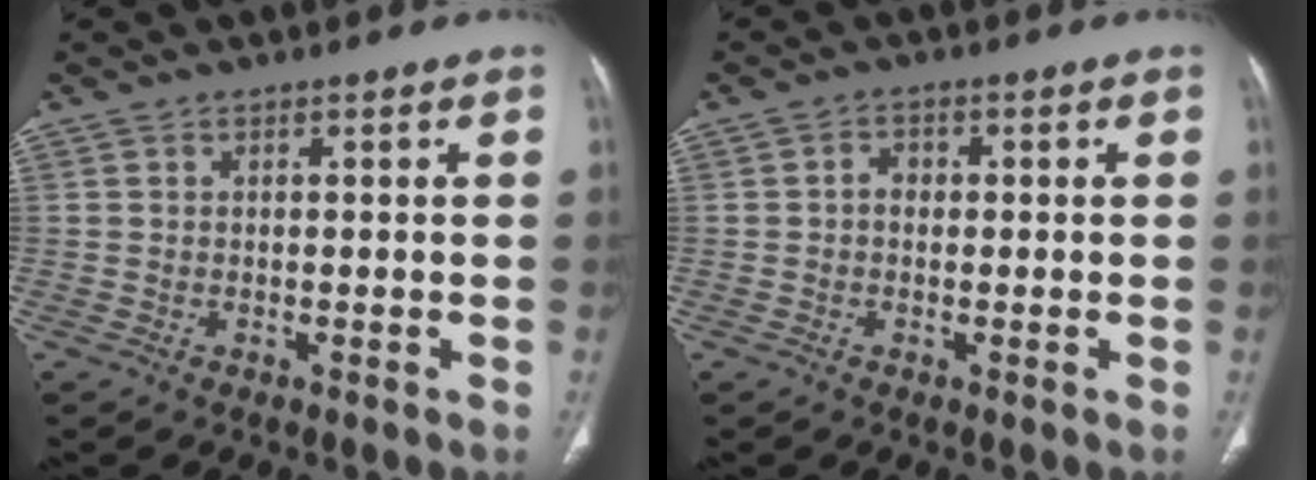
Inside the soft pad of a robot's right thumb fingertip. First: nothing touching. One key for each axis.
{"total": 2.0, "fx": 0.0, "fy": 1.6, "fz": 1.3, "tx": -0.012, "ty": 0.010, "tz": -0.005}